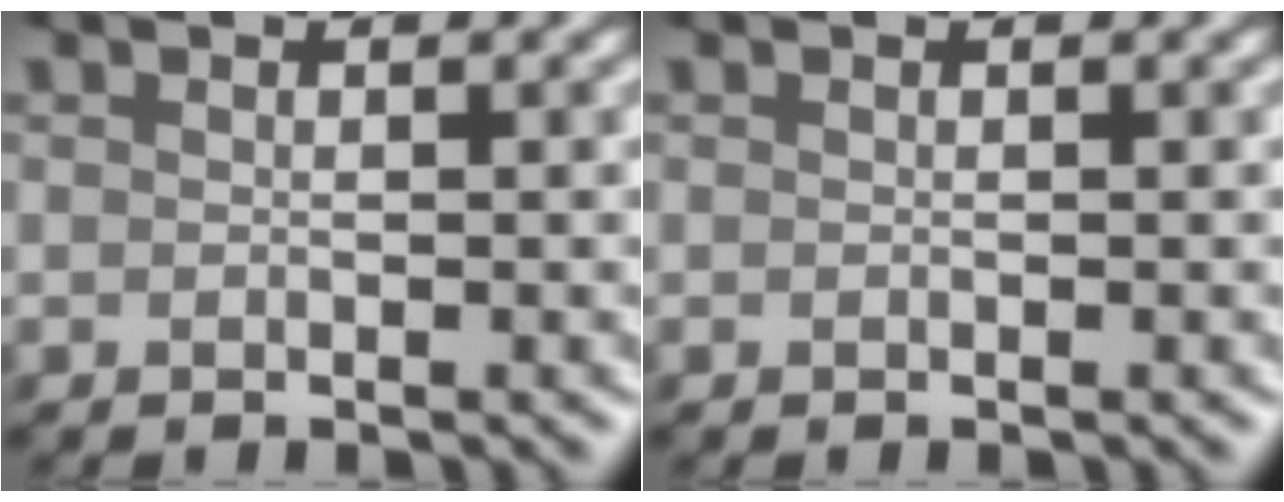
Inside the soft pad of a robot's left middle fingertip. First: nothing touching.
{"total": 0.0}